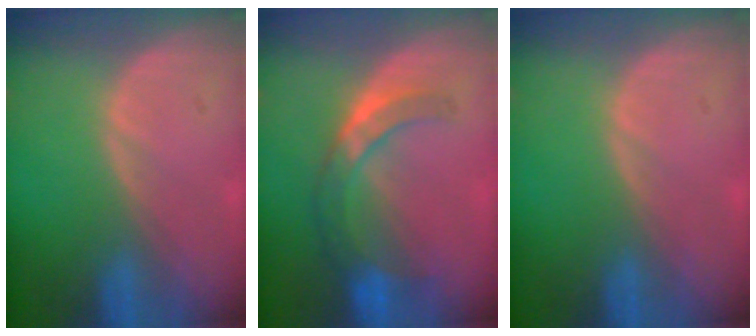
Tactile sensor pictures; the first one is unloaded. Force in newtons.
{"total": 7.3, "press": 6.4, "slide": 3.6}
{"total": 0.0}